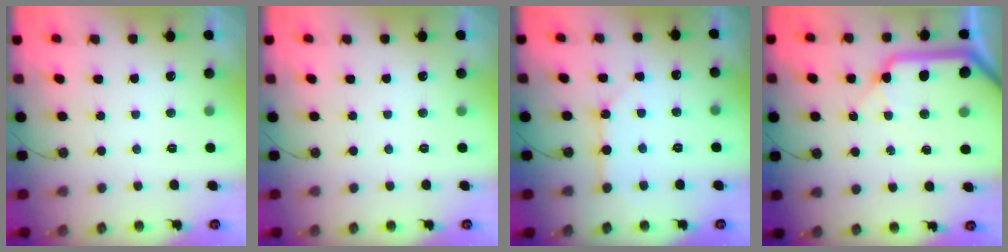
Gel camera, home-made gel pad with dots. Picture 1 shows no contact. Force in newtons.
{"total": 0.0}
{"total": 3.5, "press": 3.5, "slide": 0.3}
{"total": 17.2, "press": 17.0, "slide": 2.4}